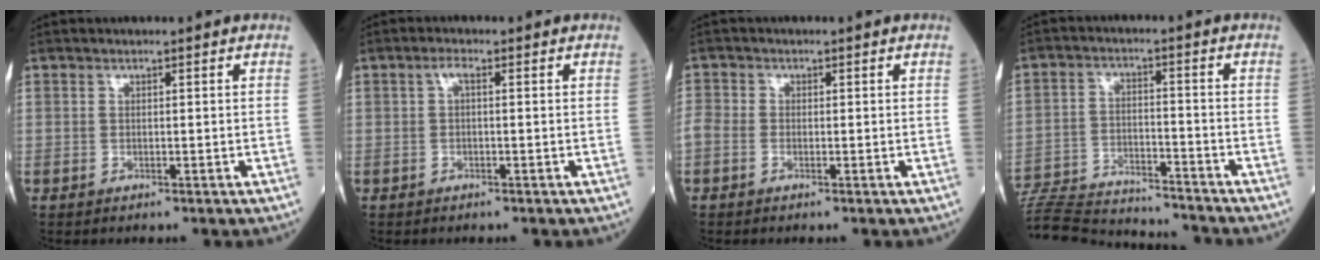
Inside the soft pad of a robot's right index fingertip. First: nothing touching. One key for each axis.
{"total": 1.4, "fx": 0.2, "fy": 0.3, "fz": 1.3, "tx": -0.025, "ty": 0.004, "tz": 0.004}
{"total": 2.1, "fx": -0.7, "fy": 1.5, "fz": 1.2, "tx": -0.037, "ty": 0.004, "tz": -0.015}
{"total": 16.9, "fx": -16.4, "fy": 1.2, "fz": 3.9, "tx": -0.082, "ty": -0.001, "tz": -0.252}